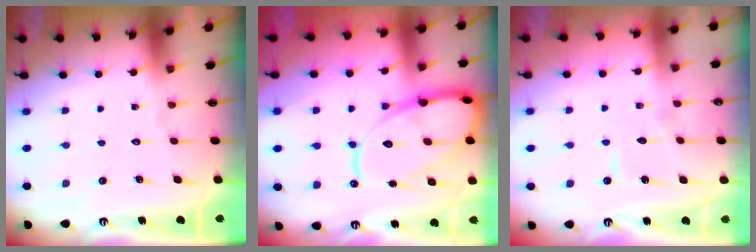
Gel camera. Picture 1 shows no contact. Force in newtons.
{"total": 16.7, "press": 16.6, "slide": 1.8}
{"total": 4.0, "press": 4.0, "slide": 0.1}